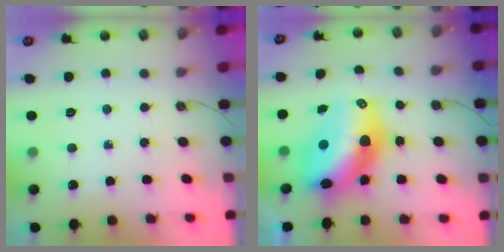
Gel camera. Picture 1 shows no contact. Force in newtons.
{"total": 16.3, "press": 16.3, "slide": 1.6}